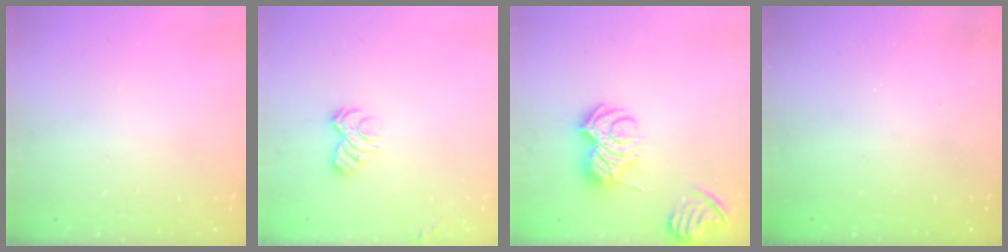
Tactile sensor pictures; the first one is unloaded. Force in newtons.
{"total": 5.1, "press": 5.0, "slide": 1.3}
{"total": 9.7, "press": 9.6, "slide": 0.9}
{"total": 2.4, "press": 2.3, "slide": 0.8}